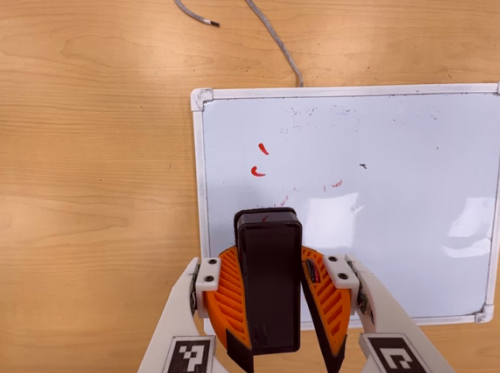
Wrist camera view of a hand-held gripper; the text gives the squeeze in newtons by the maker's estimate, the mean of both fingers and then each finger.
{"total": 9.6, "left": 9.9, "right": 9.3}